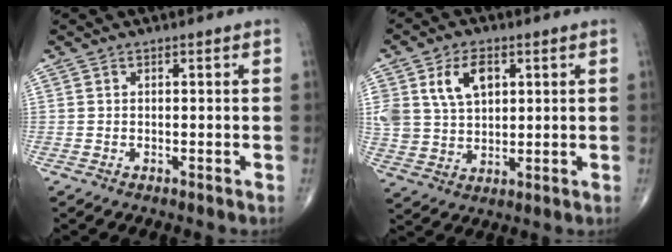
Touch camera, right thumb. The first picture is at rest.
{"total": 10.3, "force": [3.8, 6.8, 6.7], "torque": [-0.112, -0.007, 0.078]}